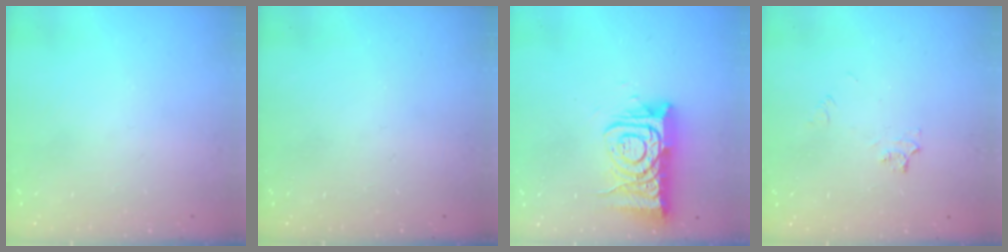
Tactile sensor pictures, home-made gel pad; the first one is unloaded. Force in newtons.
{"total": 0.0}
{"total": 14.2, "press": 14.1, "slide": 1.5}
{"total": 4.3, "press": 4.2, "slide": 0.5}